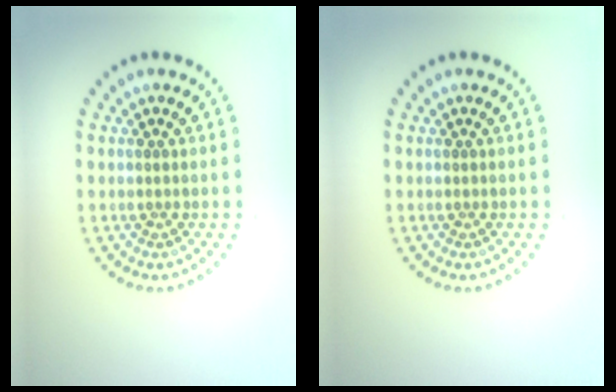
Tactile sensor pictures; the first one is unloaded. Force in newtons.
{"total": 0.0}